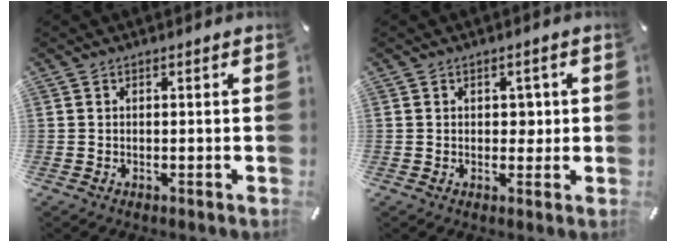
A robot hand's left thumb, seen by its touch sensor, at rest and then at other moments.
{"total": 2.9, "force": [0.3, 2.3, 1.8], "torque": [-0.012, -0.003, -0.002]}